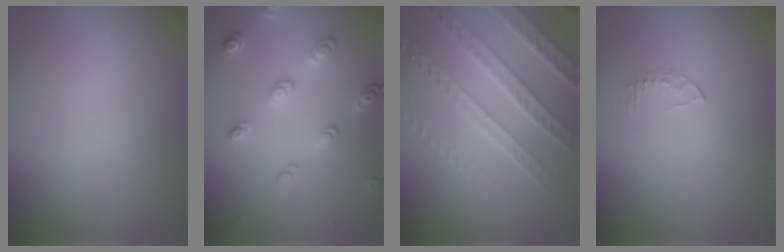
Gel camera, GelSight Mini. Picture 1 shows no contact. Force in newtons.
{"total": 3.5, "press": 2.6, "slide": 2.3}
{"total": 7.5, "press": 5.6, "slide": 5.0}
{"total": 0.6, "press": 0.4, "slide": 0.4}